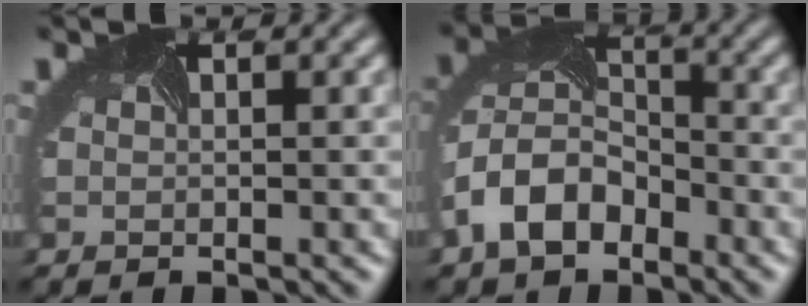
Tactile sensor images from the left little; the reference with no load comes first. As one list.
[{"total": 5.7, "force": [-2.8, 4.0, 3.0], "torque": [-0.076, 0.006, -0.067]}]